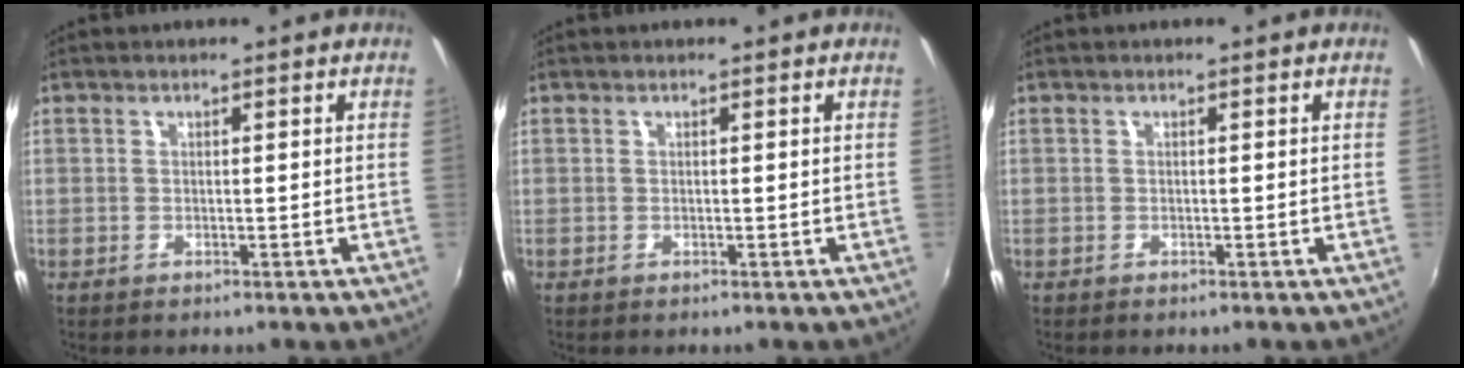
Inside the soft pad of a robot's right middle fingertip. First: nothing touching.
{"total": 0.0}
{"total": 0.0}